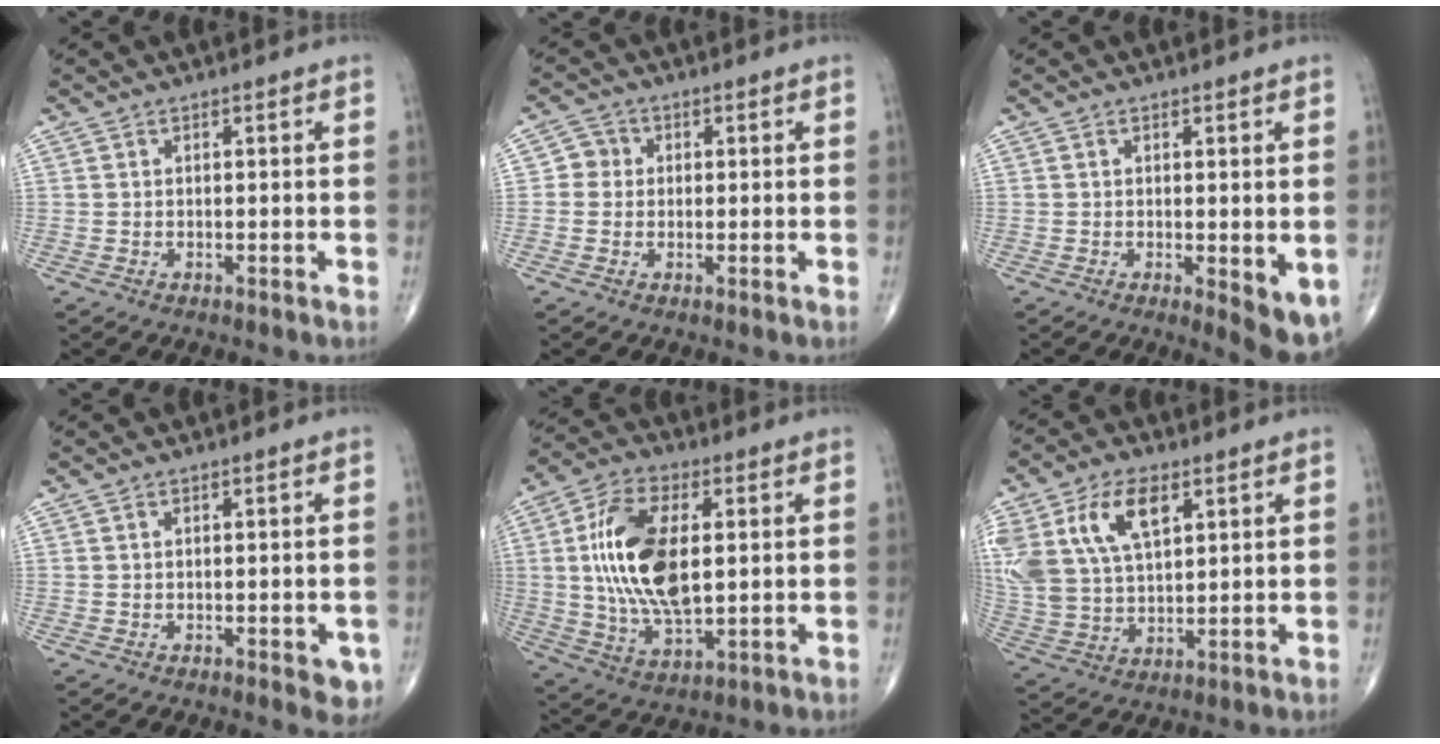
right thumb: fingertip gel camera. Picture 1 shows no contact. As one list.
[{"total": 3.1, "force": [0.0, 2.9, 0.9], "torque": [0.004, 0.008, -0.009]}, {"total": 6.0, "force": [-1.3, 1.9, 5.5], "torque": [-0.068, -0.016, -0.015]}, {"total": 3.7, "force": [-1.0, 1.6, 3.2], "torque": [-0.017, -0.003, -0.010]}, {"total": 17.3, "force": [2.1, 8.7, 14.9], "torque": [-0.283, -0.007, 0.041]}, {"total": 16.1, "force": [6.6, 8.9, 11.6], "torque": [-0.243, -0.010, 0.131]}]